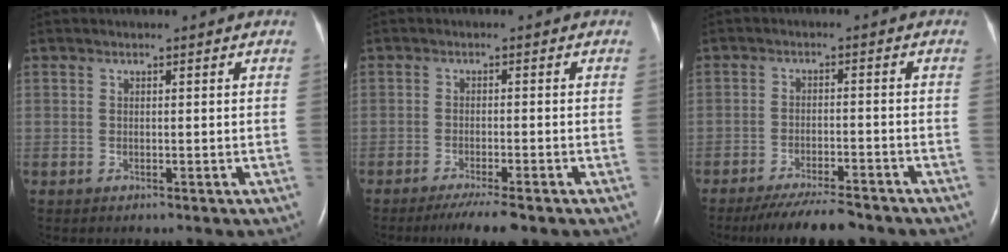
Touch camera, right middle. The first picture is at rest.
{"total": 5.1, "force": [-3.9, 0.1, 3.3], "torque": [-0.050, -0.011, -0.060]}
{"total": 9.2, "force": [-8.2, 1.3, 4.0], "torque": [-0.062, -0.016, -0.128]}